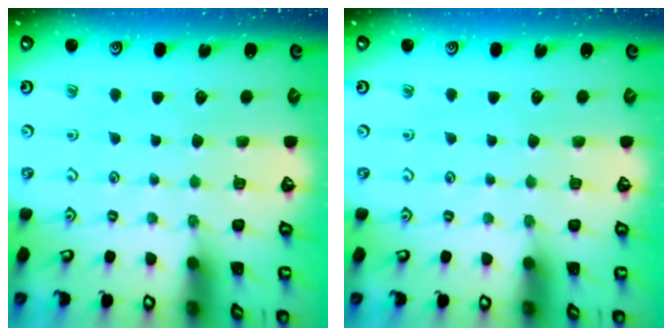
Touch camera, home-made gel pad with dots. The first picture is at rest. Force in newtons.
{"total": 0.0}